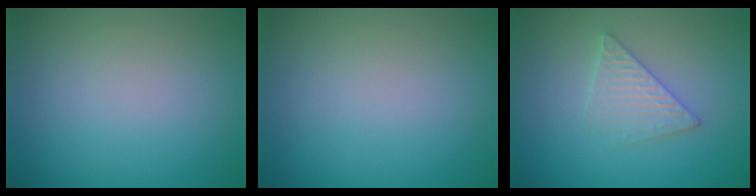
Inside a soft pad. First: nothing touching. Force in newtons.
{"total": 0.0}
{"total": 2.6, "press": 2.6, "slide": 0.3}